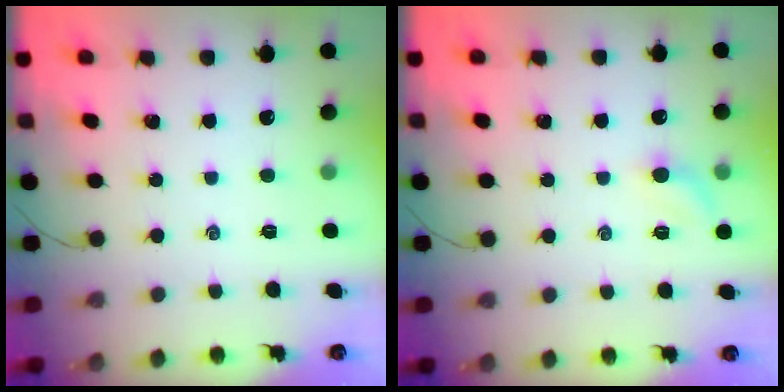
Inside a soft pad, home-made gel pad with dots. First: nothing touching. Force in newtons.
{"total": 6.5, "press": 6.3, "slide": 1.4}